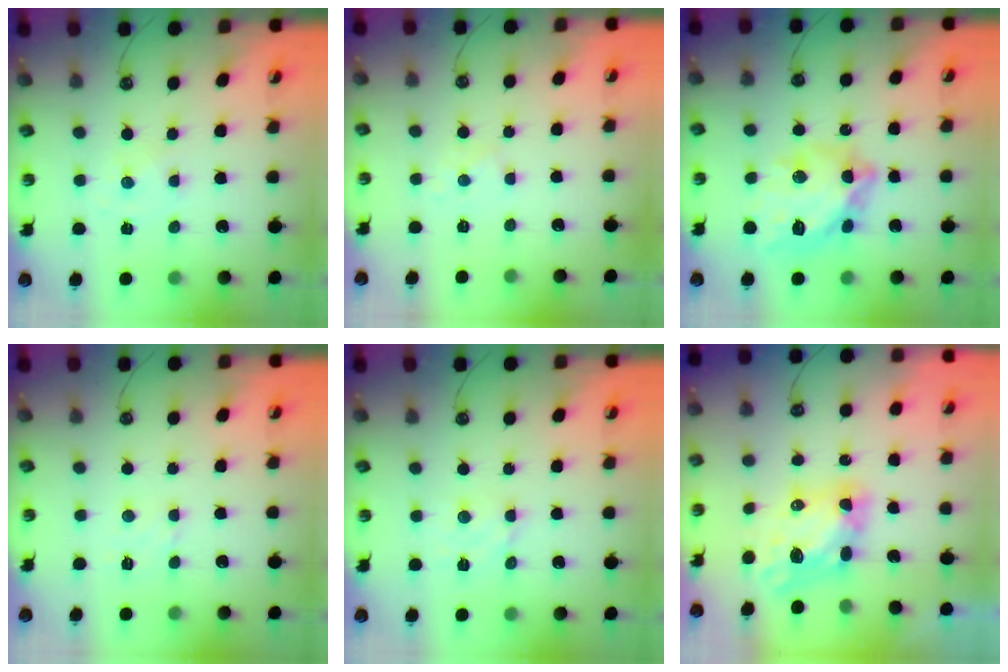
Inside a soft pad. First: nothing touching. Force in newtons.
{"total": 6.1, "press": 6.0, "slide": 0.7}
{"total": 18.5, "press": 18.4, "slide": 2.1}
{"total": 2.1, "press": 2.1, "slide": 0.5}
{"total": 4.0, "press": 4.0, "slide": 0.7}
{"total": 7.0, "press": 7.0, "slide": 0.5}